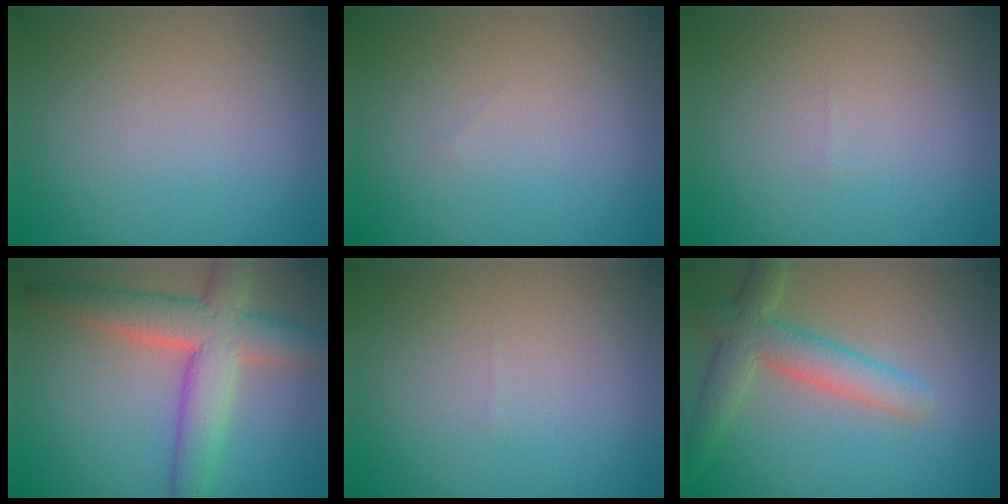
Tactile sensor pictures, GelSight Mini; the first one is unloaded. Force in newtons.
{"total": 0.0}
{"total": 0.0}
{"total": 7.3, "press": 7.3, "slide": 0.6}
{"total": 0.0}
{"total": 4.6, "press": 4.6, "slide": 0.5}